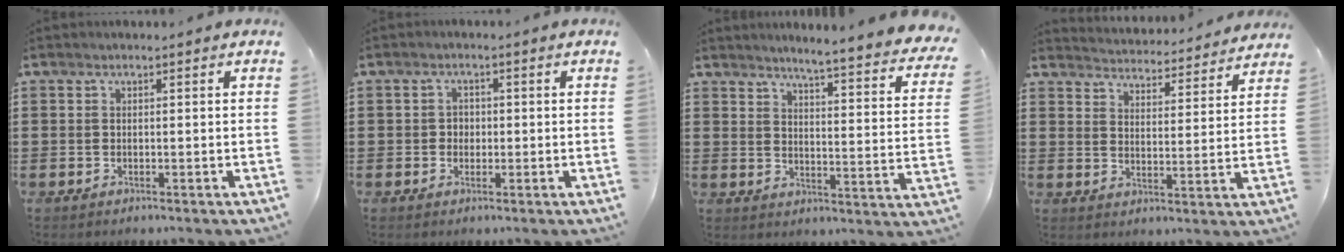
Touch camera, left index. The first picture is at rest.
{"total": 1.7, "force": [0.0, 1.6, 0.7], "torque": [-0.019, 0.007, -0.004]}
{"total": 3.9, "force": [3.5, -1.0, 1.6], "torque": [-0.042, -0.042, 0.048]}
{"total": 4.0, "force": [4.0, -0.4, -0.3], "torque": [-0.010, -0.039, 0.064]}